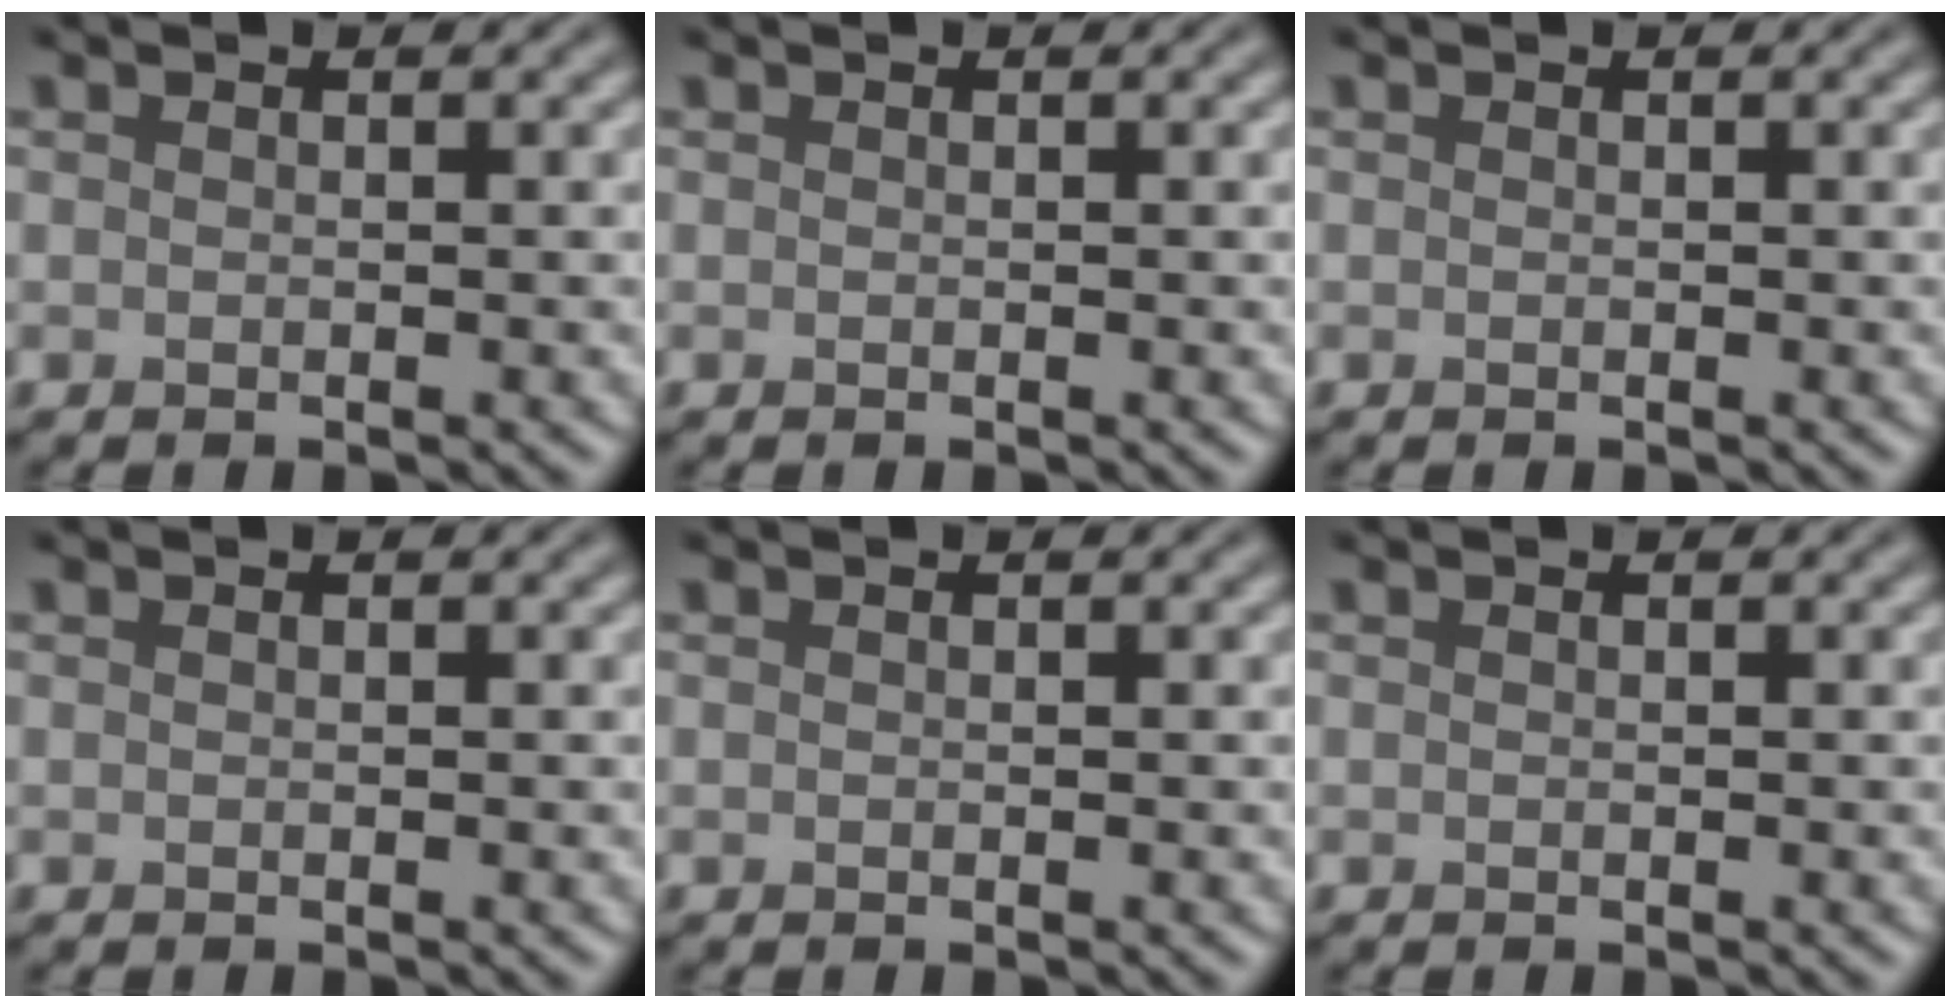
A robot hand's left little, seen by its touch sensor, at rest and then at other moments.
{"total": 0.0}
{"total": 0.0}
{"total": 0.0}
{"total": 0.0}
{"total": 0.0}